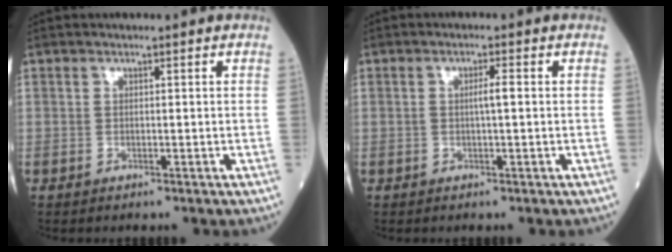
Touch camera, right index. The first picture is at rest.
{"total": 2.0, "force": [0.1, 0.0, 2.0], "torque": [-0.037, 0.002, -0.001]}